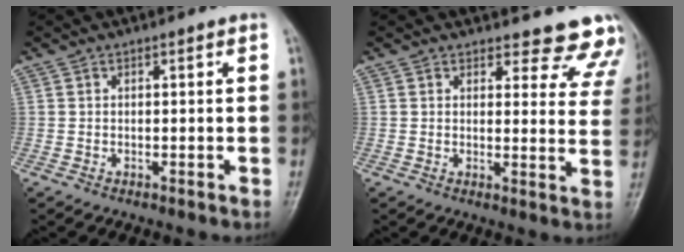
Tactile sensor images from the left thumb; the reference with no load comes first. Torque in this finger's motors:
{"motor_torque": [0.28, 0.12, -0.07, -0.23, 0.04]}